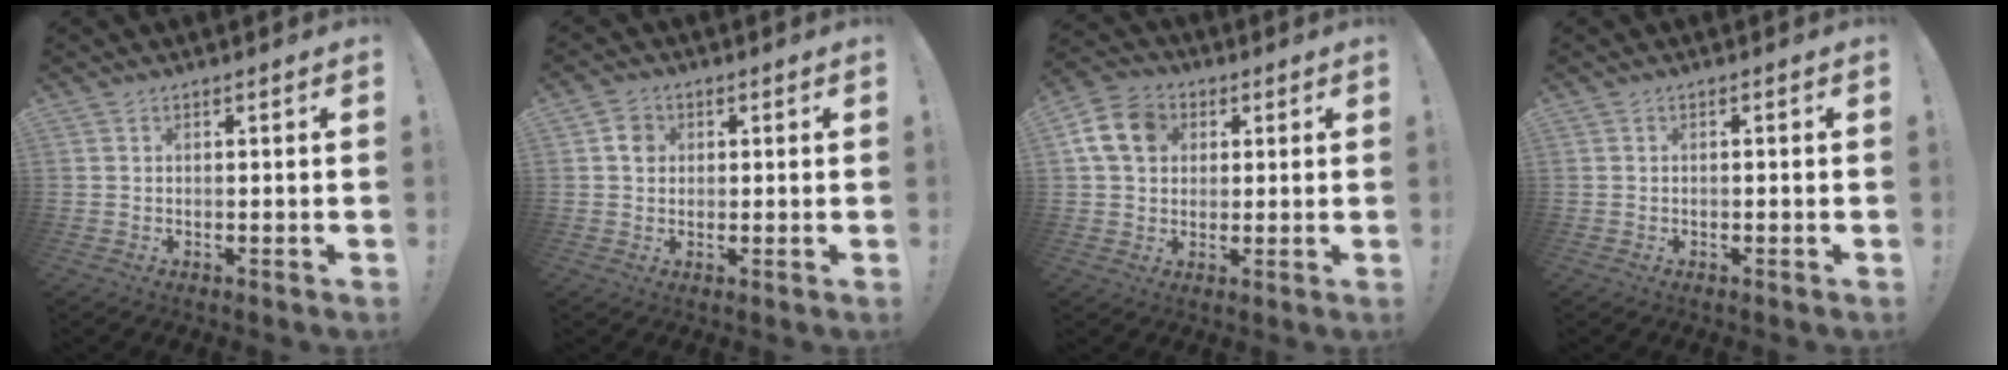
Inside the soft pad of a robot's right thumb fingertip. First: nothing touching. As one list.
[{"total": 4.3, "force": [0.9, 3.9, 1.5], "torque": [-0.013, 0.003, 0.014]}, {"total": 12.2, "force": [3.5, 9.7, 6.6], "torque": [-0.113, 0.002, 0.073]}, {"total": 0.6, "force": [-0.5, -0.1, 0.3], "torque": [-0.005, 0.000, -0.008]}]